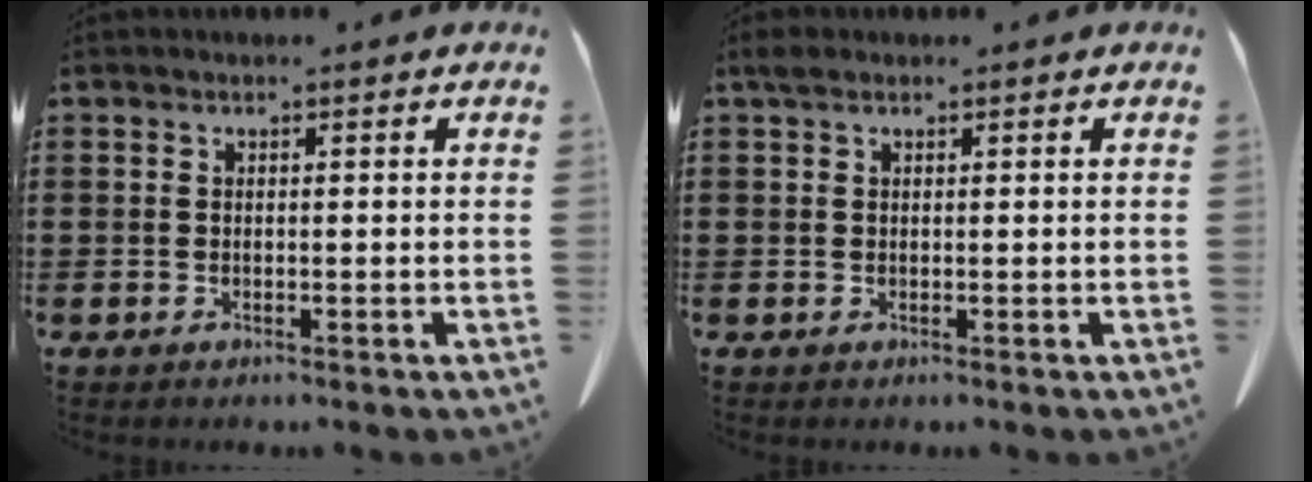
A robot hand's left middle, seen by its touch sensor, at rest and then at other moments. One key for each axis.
{"total": 1.1, "fx": 0.6, "fy": 0.7, "fz": 0.5, "tx": -0.014, "ty": 0.004, "tz": 0.012}